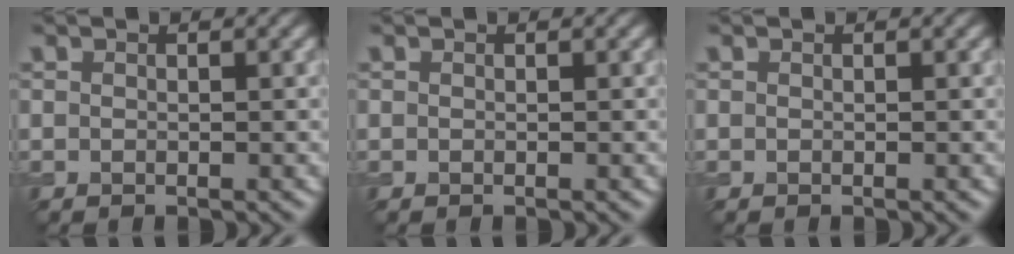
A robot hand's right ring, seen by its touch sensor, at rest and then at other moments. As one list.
[{"total": 0.0}, {"total": 0.0}]